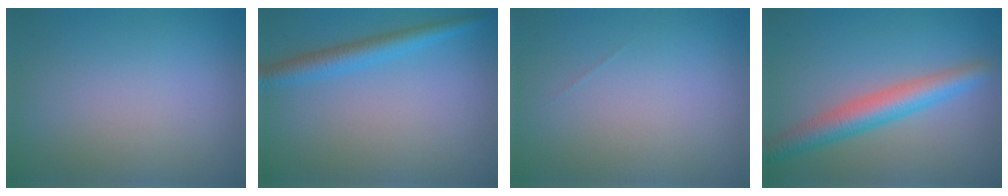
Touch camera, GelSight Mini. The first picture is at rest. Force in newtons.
{"total": 3.0, "press": 3.0, "slide": 0.0}
{"total": 0.0}
{"total": 4.6, "press": 4.6, "slide": 0.2}